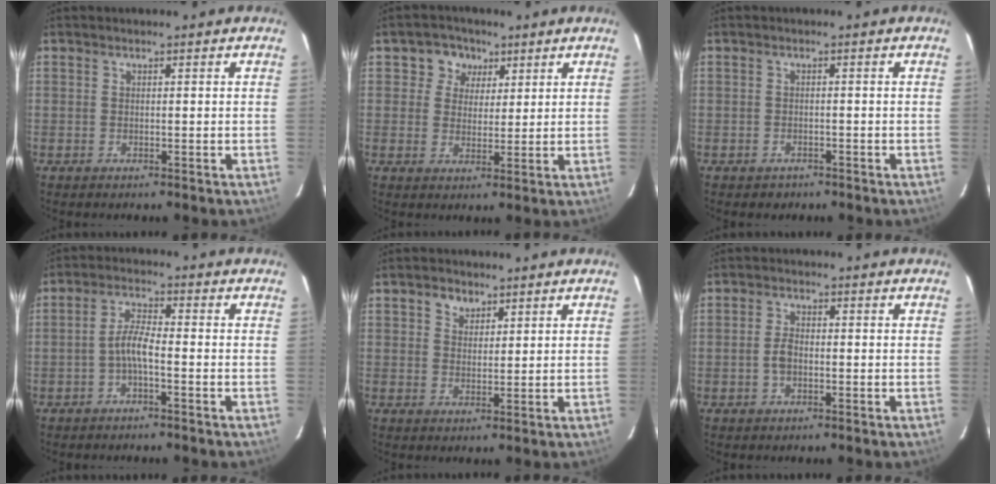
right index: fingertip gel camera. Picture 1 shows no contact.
{"total": 5.4, "force": [2.3, 4.9, 0.8], "torque": [0.000, 0.012, 0.034]}
{"total": 2.0, "force": [-1.3, 1.5, 0.2], "torque": [-0.009, 0.003, -0.015]}
{"total": 3.8, "force": [-1.7, 0.7, 3.3], "torque": [-0.072, 0.011, -0.036]}
{"total": 3.0, "force": [1.8, 2.3, 0.9], "torque": [-0.010, 0.009, 0.032]}
{"total": 2.0, "force": [-0.5, 1.3, 1.4], "torque": [-0.030, 0.004, -0.009]}